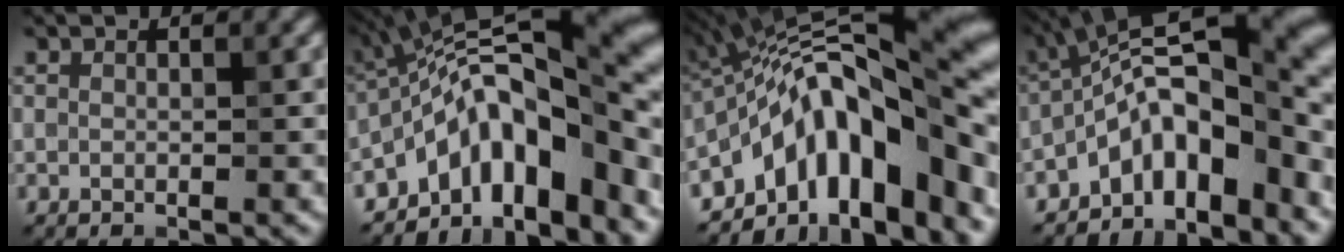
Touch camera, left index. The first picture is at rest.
{"total": 13.3, "force": [-4.4, 5.1, 11.5], "torque": [-0.152, 0.023, -0.078]}
{"total": 16.8, "force": [-4.1, 6.8, 14.8], "torque": [-0.189, 0.050, -0.086]}
{"total": 10.7, "force": [-3.6, 4.4, 9.1], "torque": [-0.124, 0.028, -0.071]}